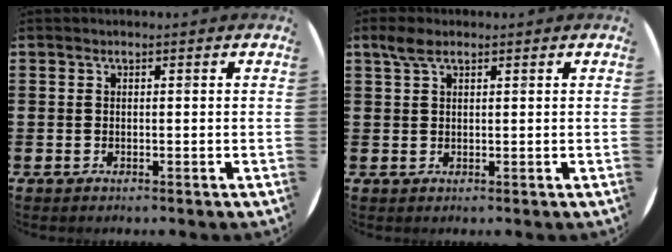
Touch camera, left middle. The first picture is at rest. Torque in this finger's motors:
{"motor_torque": [0.49, -0.42, 0.04, 0.01]}